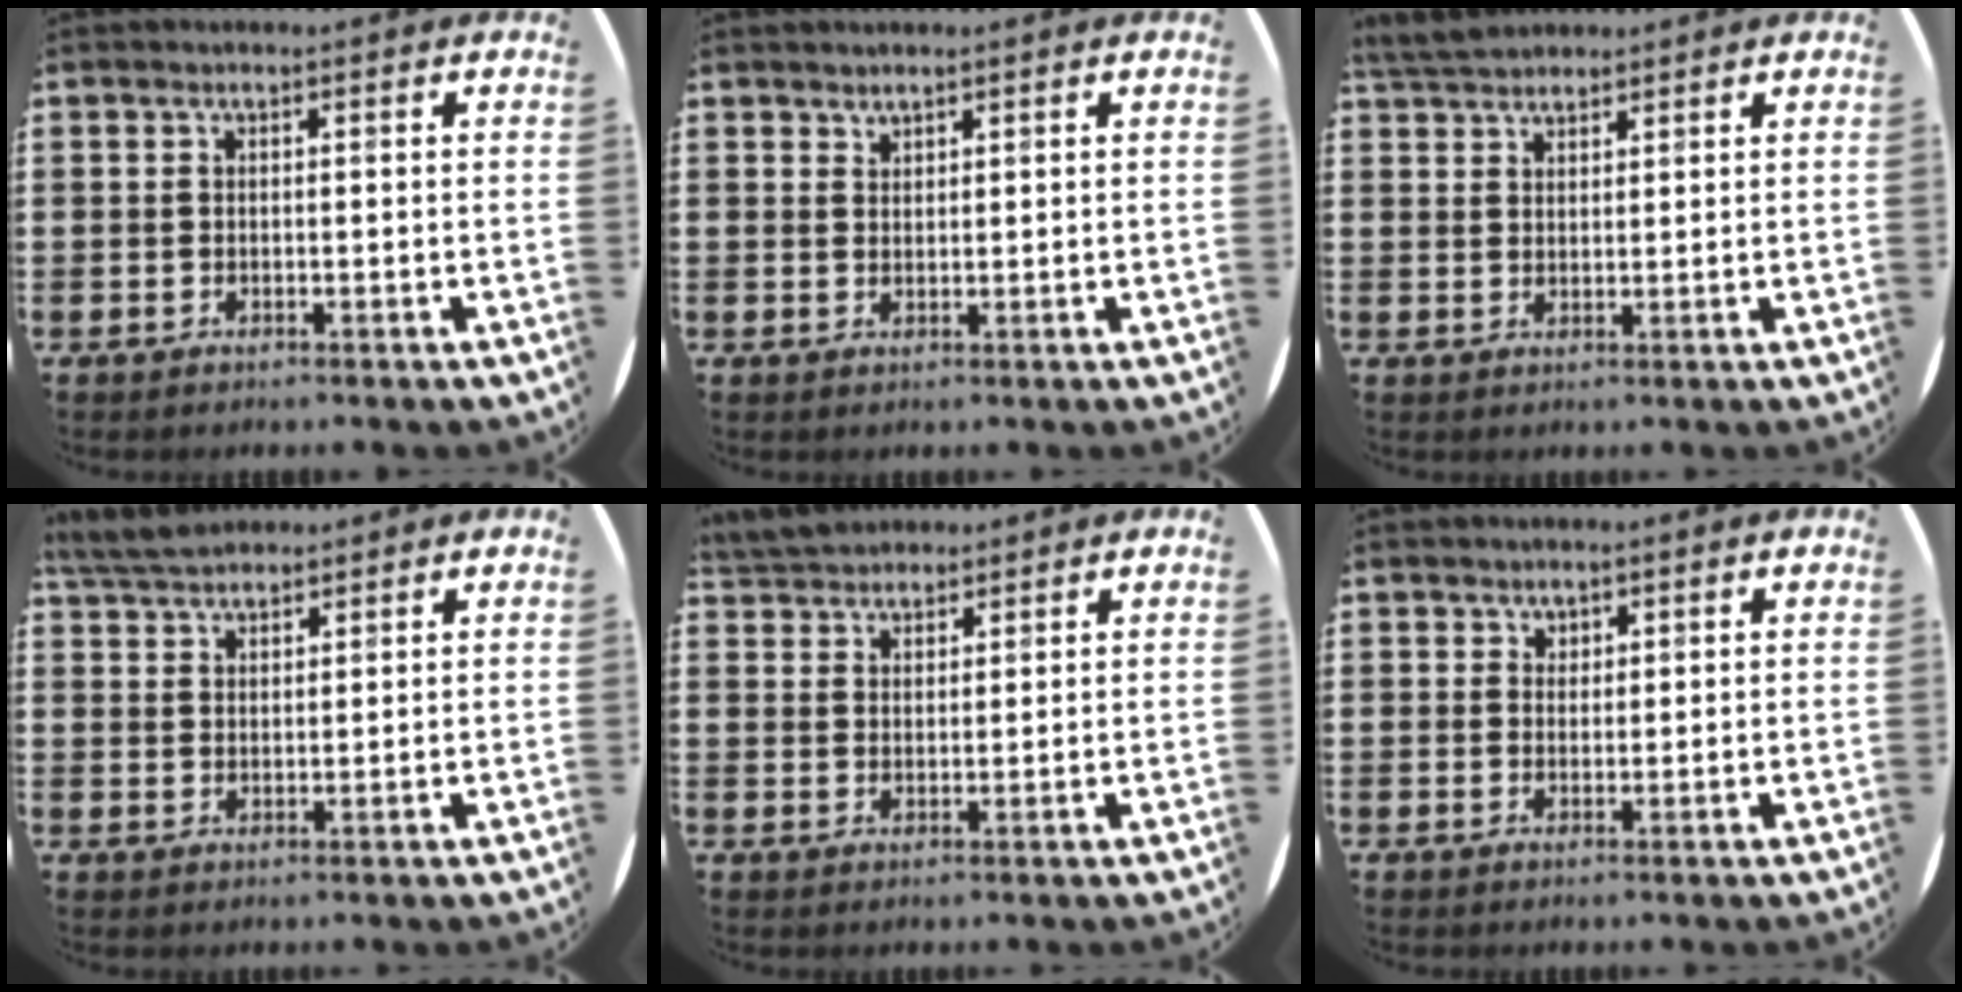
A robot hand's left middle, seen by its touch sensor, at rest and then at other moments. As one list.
[{"total": 1.3, "force": [1.3, 0.2, -0.3], "torque": [0.004, 0.001, 0.025]}, {"total": 3.9, "force": [3.7, 1.0, 0.9], "torque": [-0.026, -0.002, 0.071]}, {"total": 4.5, "force": [4.2, 1.1, 1.3], "torque": [-0.035, -0.004, 0.079]}, {"total": 3.9, "force": [3.8, 1.1, 0.0], "torque": [-0.010, -0.005, 0.074]}, {"total": 1.3, "force": [1.1, 0.7, 0.0], "torque": [0.016, -0.005, 0.018]}]